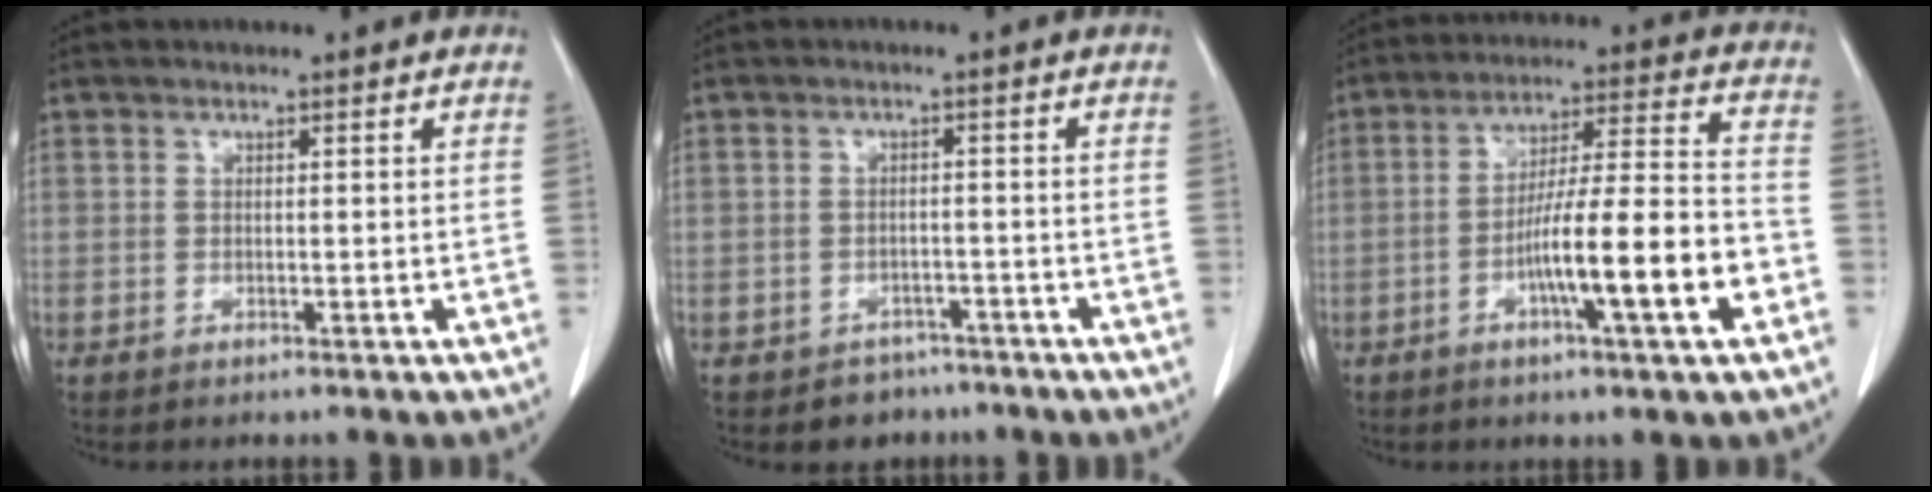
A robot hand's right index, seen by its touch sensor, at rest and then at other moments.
{"total": 3.8, "force": [-2.7, 2.7, 0.0], "torque": [-0.001, 0.014, -0.036]}
{"total": 14.5, "force": [-5.0, 0.7, 13.6], "torque": [-0.224, 0.006, -0.081]}